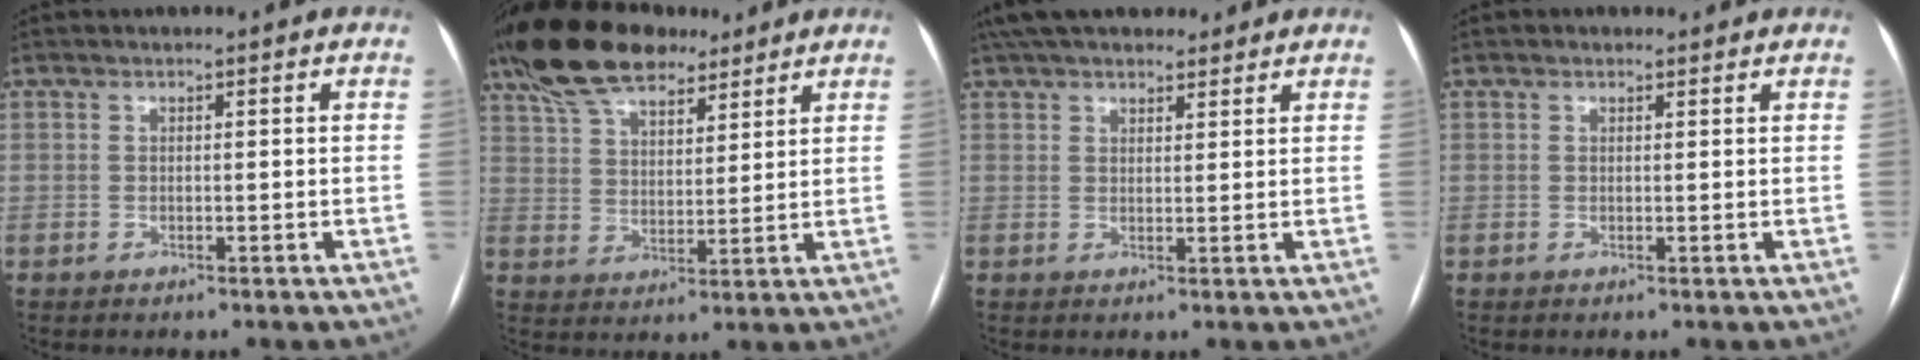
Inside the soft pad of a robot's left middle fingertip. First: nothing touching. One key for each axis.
{"total": 14.8, "fx": 11.4, "fy": 5.5, "fz": 7.6, "tx": -0.151, "ty": 0.037, "tz": 0.204}
{"total": 12.9, "fx": 10.8, "fy": 4.2, "fz": 5.7, "tx": -0.092, "ty": 0.050, "tz": 0.166}
{"total": 1.8, "fx": 1.5, "fy": 0.7, "fz": 0.7, "tx": -0.016, "ty": 0.021, "tz": 0.021}